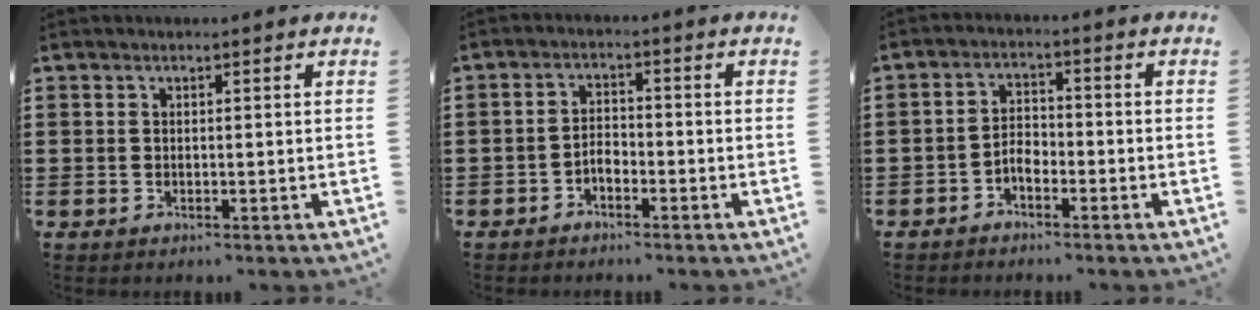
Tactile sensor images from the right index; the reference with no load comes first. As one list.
[{"total": 2.3, "force": [-1.6, 1.1, 1.1], "torque": [-0.026, 0.008, -0.034]}, {"total": 2.9, "force": [-1.9, 1.5, 1.6], "torque": [-0.040, 0.005, -0.040]}]